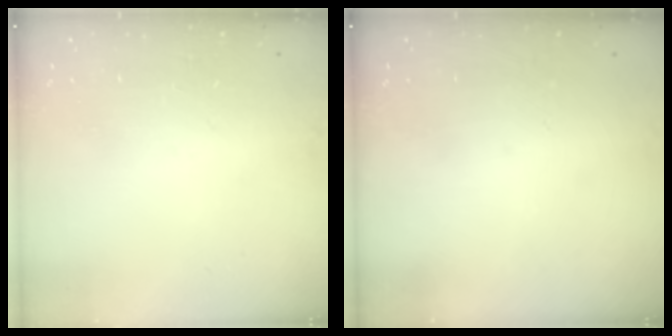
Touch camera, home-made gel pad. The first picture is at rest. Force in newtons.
{"total": 0.0}